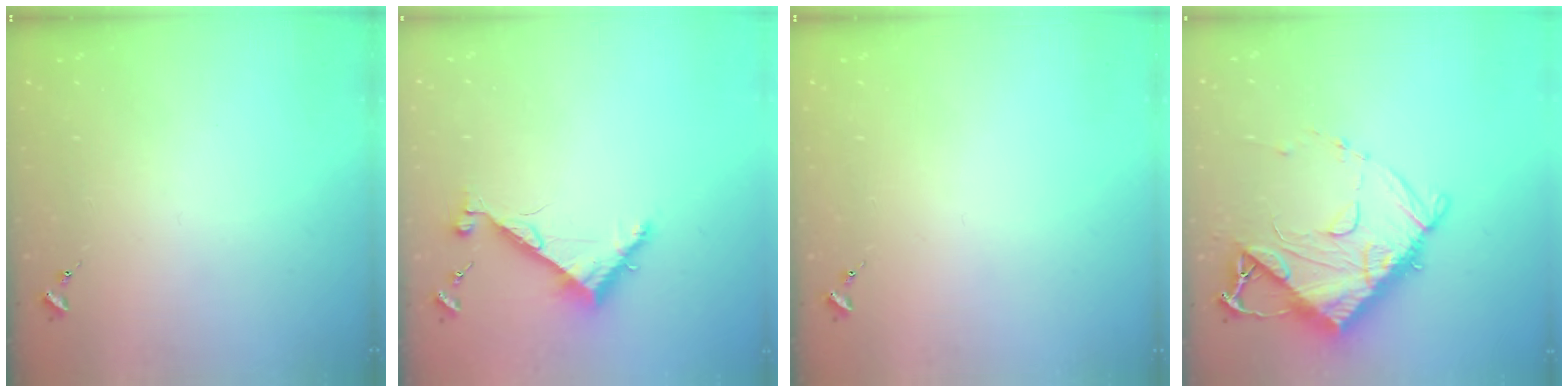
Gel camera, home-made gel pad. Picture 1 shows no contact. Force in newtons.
{"total": 6.9, "press": 6.9, "slide": 0.6}
{"total": 0.0}
{"total": 13.6, "press": 13.6, "slide": 0.8}